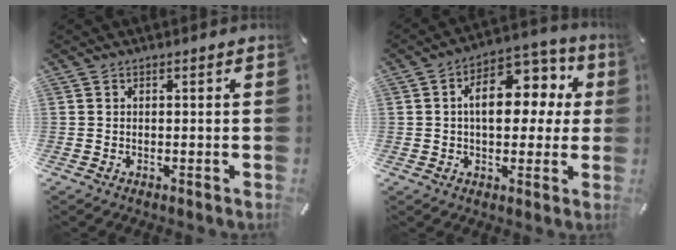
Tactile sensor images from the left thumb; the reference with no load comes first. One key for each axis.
{"total": 13.7, "fx": 2.8, "fy": 8.8, "fz": 10.1, "tx": -0.137, "ty": -0.012, "tz": 0.047}